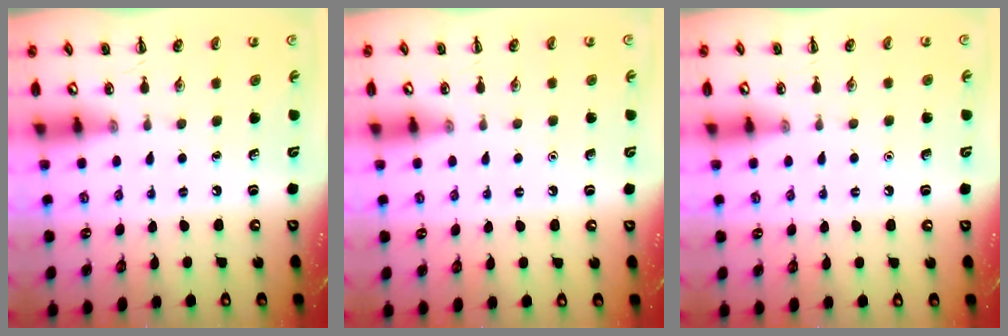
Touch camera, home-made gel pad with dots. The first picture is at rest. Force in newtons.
{"total": 1.5, "press": 1.5, "slide": 0.1}
{"total": 1.6, "press": 1.6, "slide": 0.1}